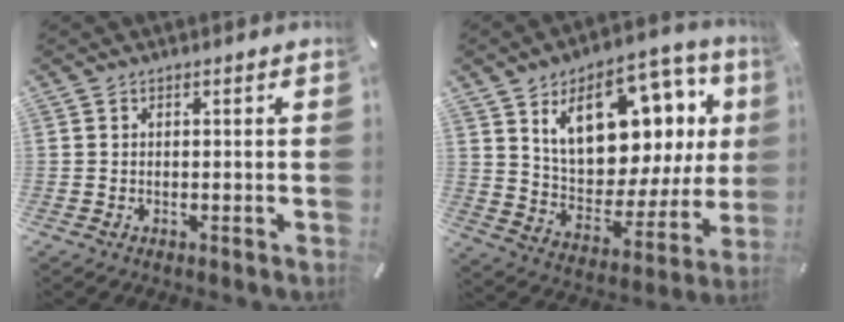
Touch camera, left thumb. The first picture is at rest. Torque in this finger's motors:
{"motor_torque": [2.43, 2.58, 1.54, -1.23, 0.19]}